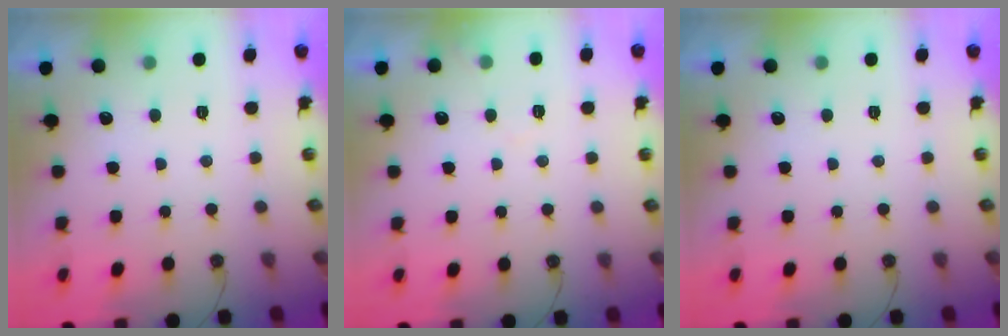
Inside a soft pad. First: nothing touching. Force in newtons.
{"total": 4.2, "press": 4.1, "slide": 0.7}
{"total": 0.0}